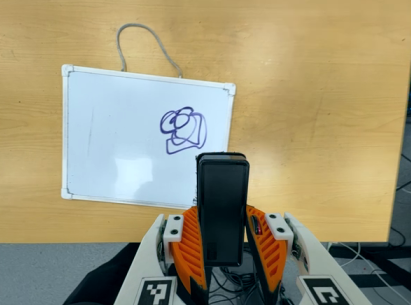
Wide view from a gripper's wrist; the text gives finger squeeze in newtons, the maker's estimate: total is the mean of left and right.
{"total": 5.0, "left": 3.4, "right": 6.5}